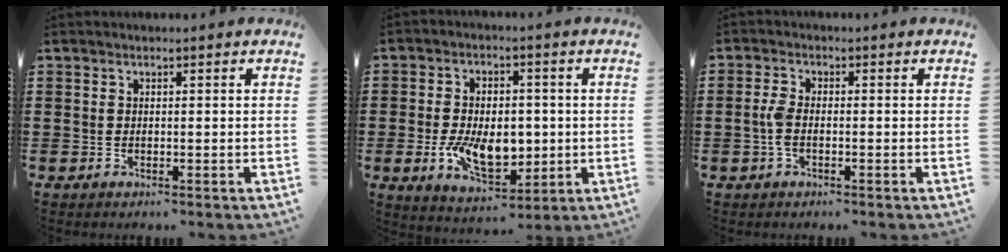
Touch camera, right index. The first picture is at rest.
{"total": 9.1, "force": [-1.5, 5.7, 6.9], "torque": [-0.125, 0.003, -0.027]}
{"total": 3.1, "force": [-0.8, 1.3, 2.8], "torque": [-0.073, -0.005, -0.021]}